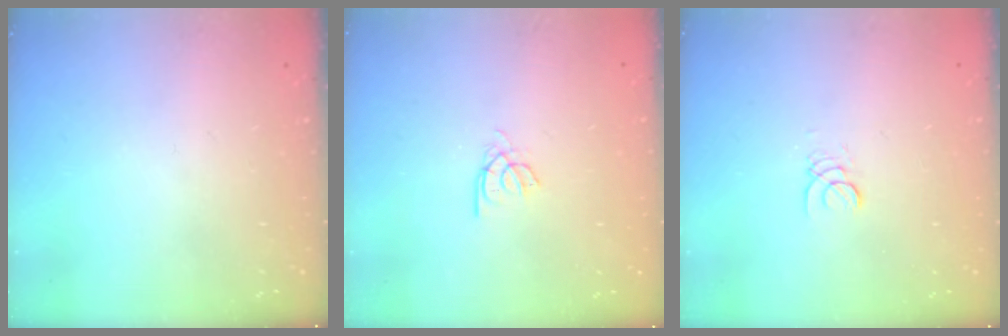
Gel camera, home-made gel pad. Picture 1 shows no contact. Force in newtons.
{"total": 2.2, "press": 2.1, "slide": 0.4}
{"total": 1.3, "press": 1.3, "slide": 0.1}